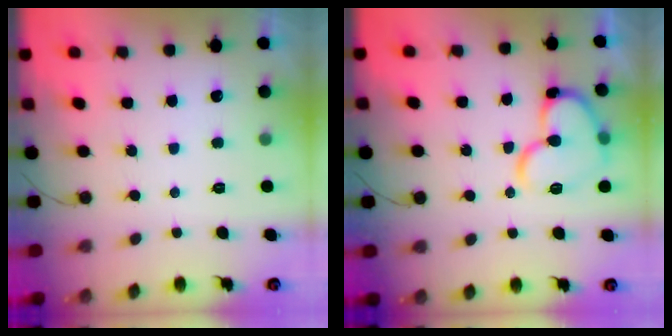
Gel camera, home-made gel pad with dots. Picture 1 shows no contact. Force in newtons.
{"total": 14.8, "press": 14.7, "slide": 1.5}